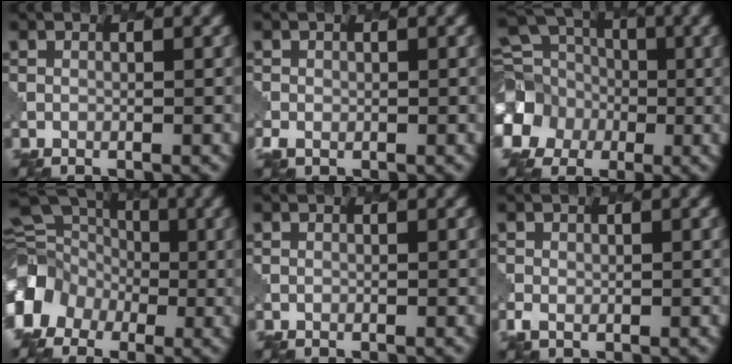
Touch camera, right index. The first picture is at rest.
{"total": 1.3, "force": [-0.4, 1.1, 0.6], "torque": [-0.016, -0.006, -0.008]}
{"total": 11.0, "force": [-2.3, 9.7, 4.7], "torque": [-0.127, -0.015, -0.064]}
{"total": 8.4, "force": [-2.5, 7.0, 3.9], "torque": [-0.065, -0.008, -0.057]}
{"total": 0.0}
{"total": 1.4, "force": [-0.3, 1.1, 0.8], "torque": [-0.020, -0.005, -0.005]}